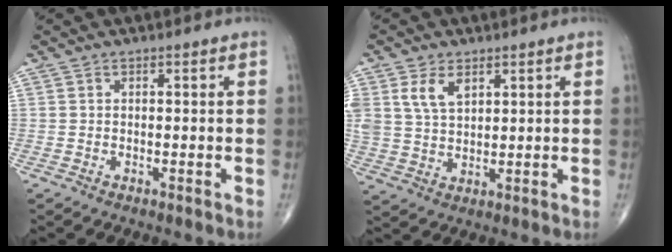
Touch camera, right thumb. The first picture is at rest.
{"total": 6.4, "force": [3.0, 3.7, 4.2], "torque": [-0.075, -0.009, 0.065]}